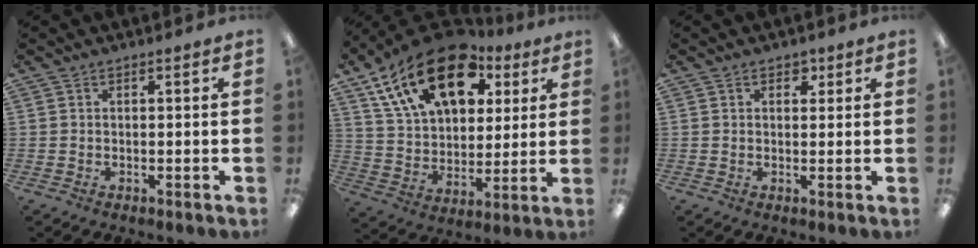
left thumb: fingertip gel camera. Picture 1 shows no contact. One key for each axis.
{"total": 21.4, "fx": 11.4, "fy": 12.6, "fz": 12.9, "tx": -0.227, "ty": -0.043, "tz": 0.205}
{"total": 2.3, "fx": 1.3, "fy": 1.5, "fz": 1.1, "tx": -0.007, "ty": -0.004, "tz": 0.020}